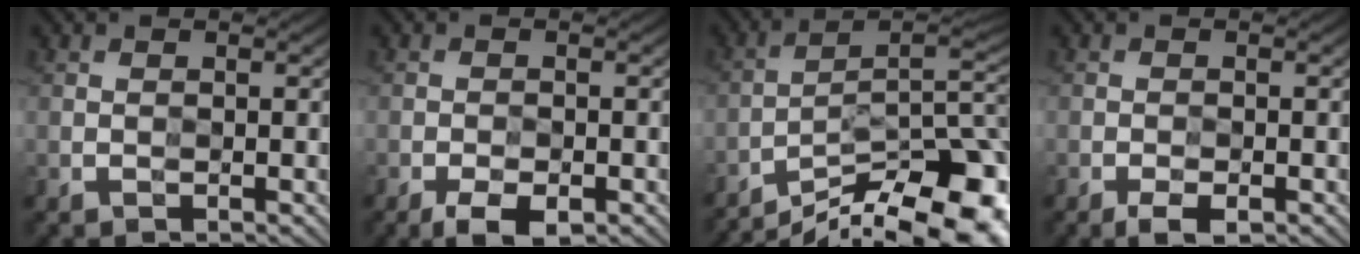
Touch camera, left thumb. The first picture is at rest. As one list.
[{"total": 4.4, "force": [-2.9, 1.8, 2.8], "torque": [-0.046, -0.004, -0.047]}, {"total": 16.1, "force": [-11.4, 3.9, 10.7], "torque": [-0.159, 0.000, -0.176]}, {"total": 2.8, "force": [-1.8, 1.1, 1.9], "torque": [-0.029, -0.002, -0.029]}]